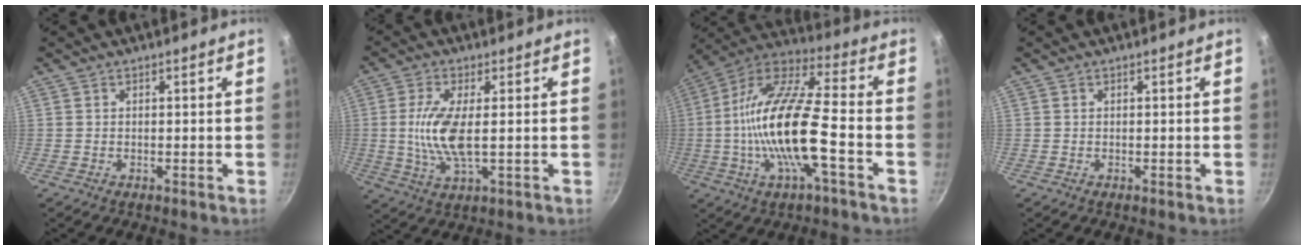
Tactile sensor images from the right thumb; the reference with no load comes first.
{"total": 9.2, "force": [0.3, 3.2, 8.6], "torque": [-0.183, -0.006, 0.006]}
{"total": 22.0, "force": [-4.1, 6.6, 20.6], "torque": [-0.394, 0.034, -0.095]}
{"total": 0.0}